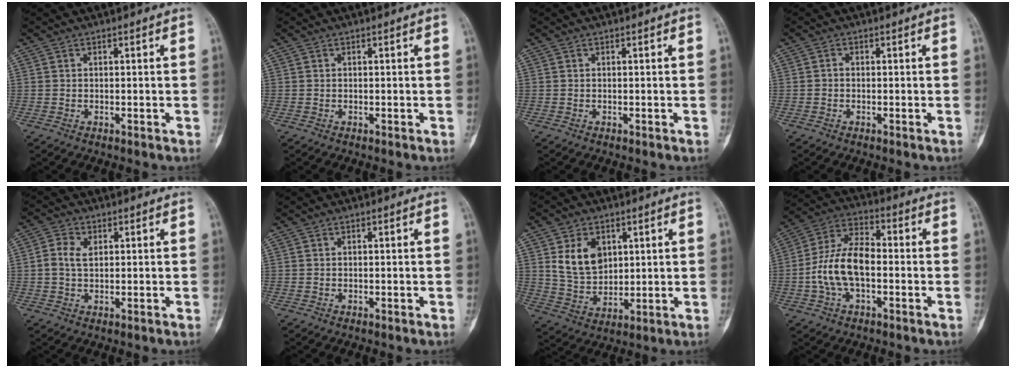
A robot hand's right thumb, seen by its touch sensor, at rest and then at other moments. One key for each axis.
{"total": 0.0}
{"total": 0.0}
{"total": 0.6, "fx": -0.2, "fy": 0.3, "fz": 0.4, "tx": -0.009, "ty": 0.000, "tz": -0.008}
{"total": 3.9, "fx": 0.6, "fy": 2.6, "fz": 2.8, "tx": -0.062, "ty": 0.009, "tz": 0.012}
{"total": 0.0}
{"total": 9.6, "fx": 3.3, "fy": 6.8, "fz": 5.9, "tx": -0.083, "ty": -0.020, "tz": 0.074}
{"total": 12.1, "fx": -1.7, "fy": 6.4, "fz": 10.2, "tx": -0.201, "ty": 0.038, "tz": -0.035}